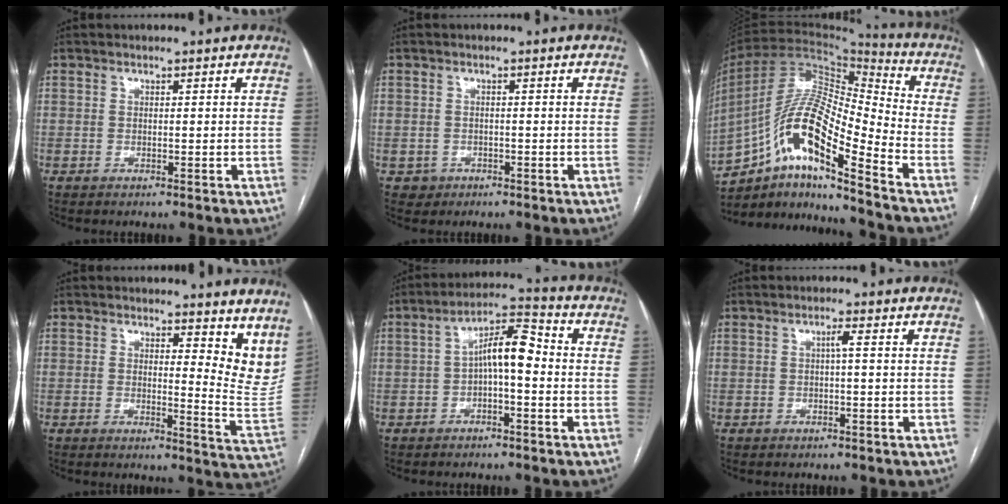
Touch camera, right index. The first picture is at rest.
{"total": 2.0, "force": [-0.8, 1.9, -0.1], "torque": [0.006, 0.010, -0.008]}
{"total": 17.1, "force": [-9.1, 2.6, 14.2], "torque": [-0.269, 0.016, -0.155]}
{"total": 10.0, "force": [7.9, 3.2, 5.2], "torque": [-0.042, -0.040, 0.073]}
{"total": 7.6, "force": [-0.5, 2.2, 7.3], "torque": [-0.128, 0.033, -0.009]}
{"total": 1.2, "force": [0.2, -0.1, 1.2], "torque": [-0.021, 0.003, 0.003]}